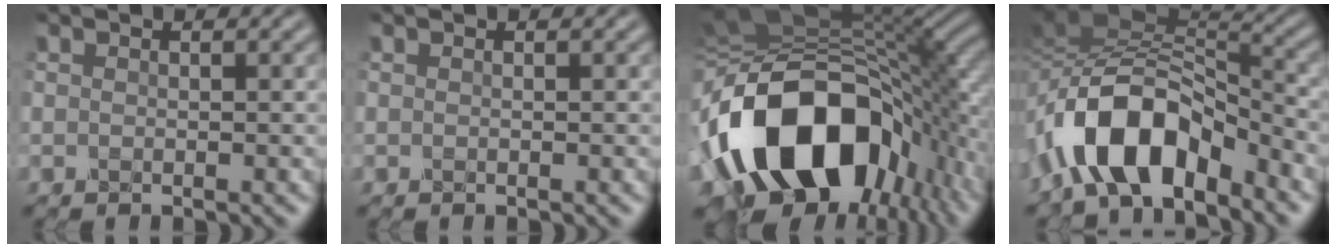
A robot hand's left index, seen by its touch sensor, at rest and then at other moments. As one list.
[{"total": 0.0}, {"total": 16.9, "force": [-5.3, 10.4, 12.1], "torque": [-0.207, -0.005, -0.090]}, {"total": 10.2, "force": [-5.4, 4.6, 7.3], "torque": [-0.130, 0.017, -0.106]}]